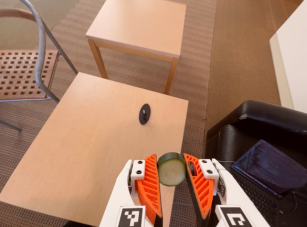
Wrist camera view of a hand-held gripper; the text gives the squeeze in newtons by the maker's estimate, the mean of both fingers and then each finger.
{"total": 8.9, "left": 9.0, "right": 8.9}